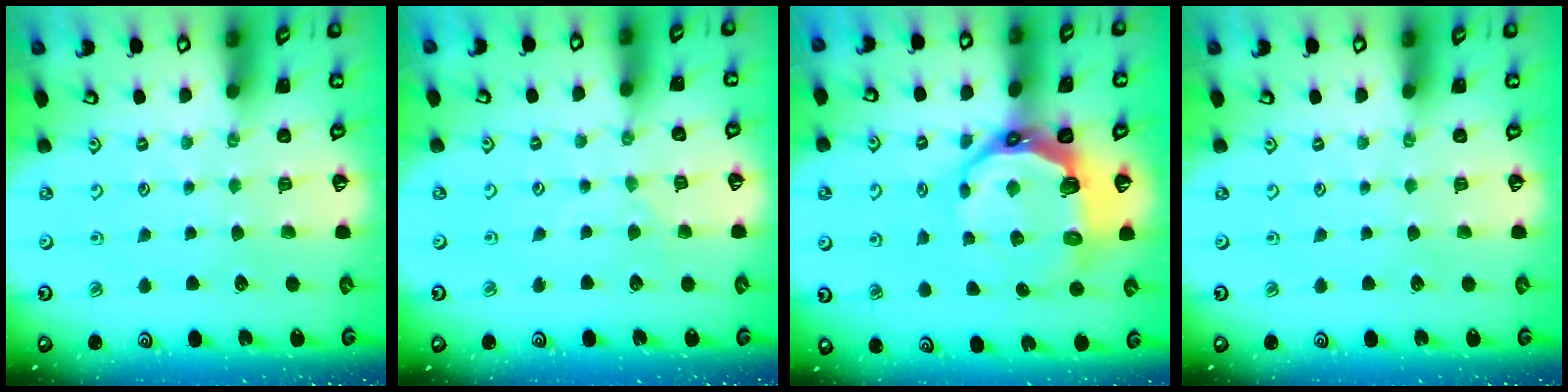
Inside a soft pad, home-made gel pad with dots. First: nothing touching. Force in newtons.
{"total": 0.0}
{"total": 11.6, "press": 10.5, "slide": 5.1}
{"total": 0.0}